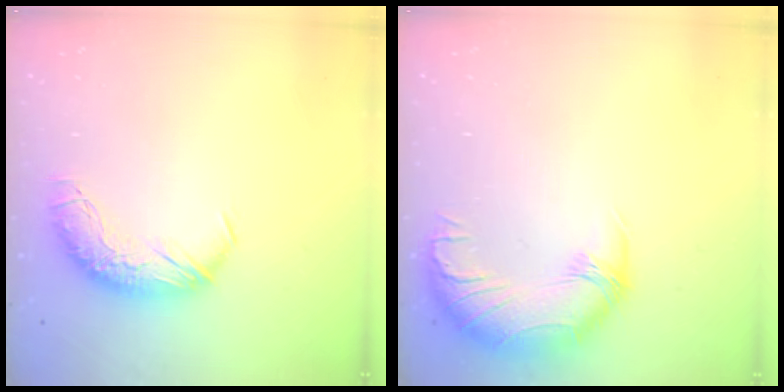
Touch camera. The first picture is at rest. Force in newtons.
{"total": 2.4, "press": 0.8, "slide": 2.3}